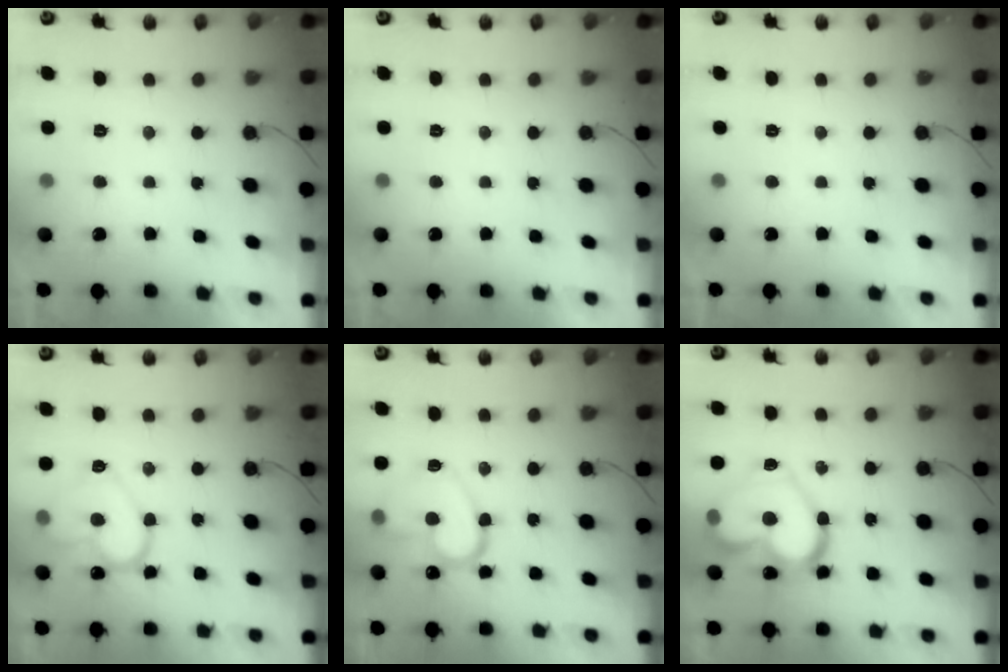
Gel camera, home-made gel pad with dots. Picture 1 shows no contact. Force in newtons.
{"total": 0.0}
{"total": 1.7, "press": 1.7, "slide": 0.1}
{"total": 14.0, "press": 13.9, "slide": 1.2}
{"total": 13.8, "press": 13.8, "slide": 0.9}
{"total": 20.0, "press": 19.9, "slide": 2.1}